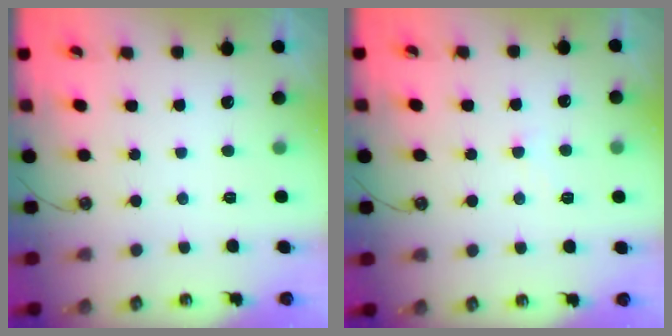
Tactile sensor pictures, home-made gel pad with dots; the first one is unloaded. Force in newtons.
{"total": 1.4, "press": 1.3, "slide": 0.4}